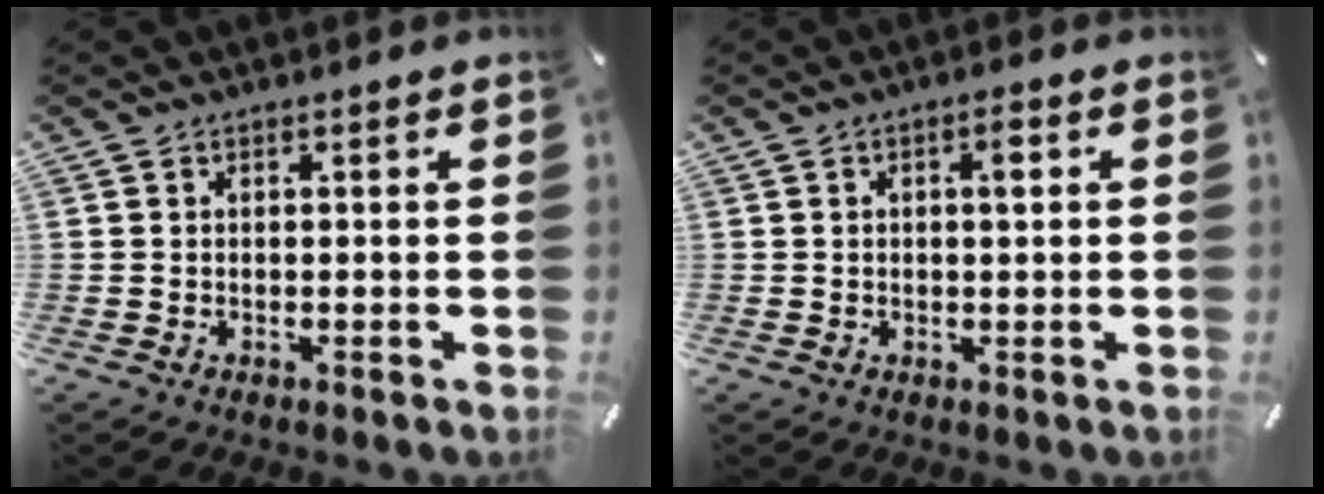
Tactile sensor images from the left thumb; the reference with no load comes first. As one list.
[{"total": 2.6, "force": [0.7, 0.9, 2.4], "torque": [-0.041, 0.004, 0.007]}]